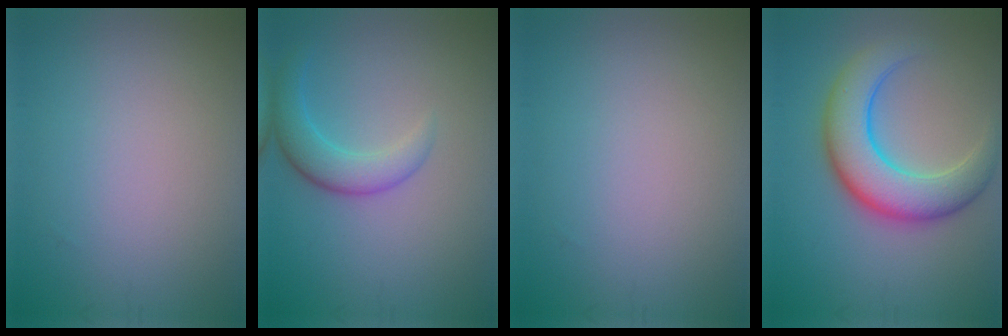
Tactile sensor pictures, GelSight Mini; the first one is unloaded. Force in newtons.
{"total": 3.4, "press": 3.4, "slide": 0.2}
{"total": 0.0}
{"total": 7.5, "press": 7.5, "slide": 0.1}